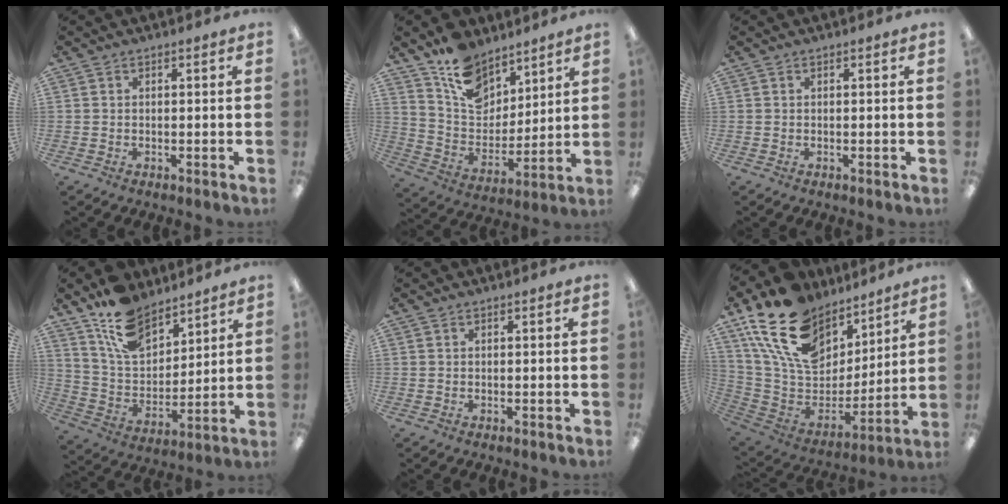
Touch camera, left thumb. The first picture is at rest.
{"total": 13.8, "force": [10.0, 8.1, 5.1], "torque": [-0.101, -0.062, 0.193]}
{"total": 0.0}
{"total": 14.0, "force": [10.4, 7.1, 6.2], "torque": [-0.134, -0.051, 0.198]}
{"total": 0.0}
{"total": 21.0, "force": [13.1, 12.6, 10.5], "torque": [-0.213, -0.072, 0.243]}